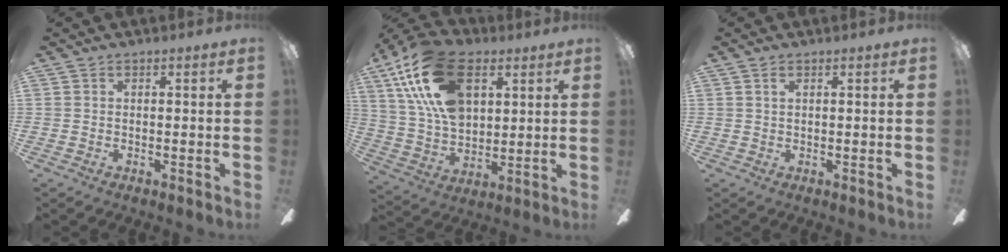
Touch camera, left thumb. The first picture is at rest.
{"total": 22.5, "force": [9.7, 13.3, 15.4], "torque": [-0.319, -0.019, 0.169]}
{"total": 1.2, "force": [0.6, 0.6, 0.8], "torque": [-0.019, 0.003, 0.010]}